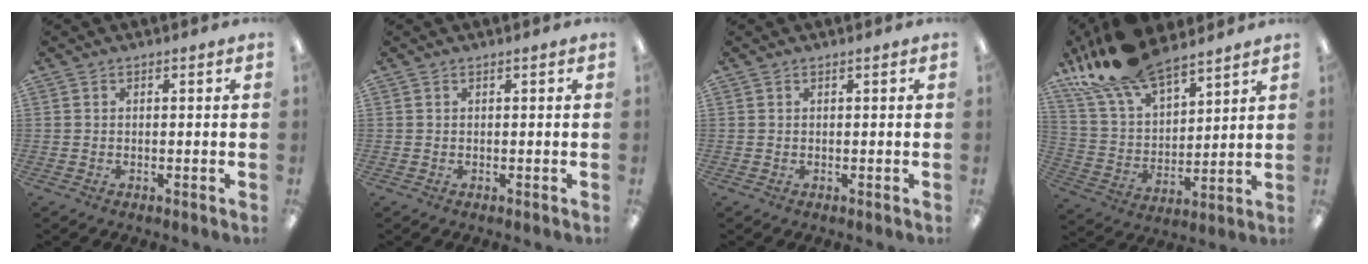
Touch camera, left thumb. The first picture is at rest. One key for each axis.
{"total": 0.0}
{"total": 0.0}
{"total": 18.7, "fx": 15.2, "fy": 7.0, "fz": 8.4, "tx": -0.184, "ty": -0.080, "tz": 0.279}